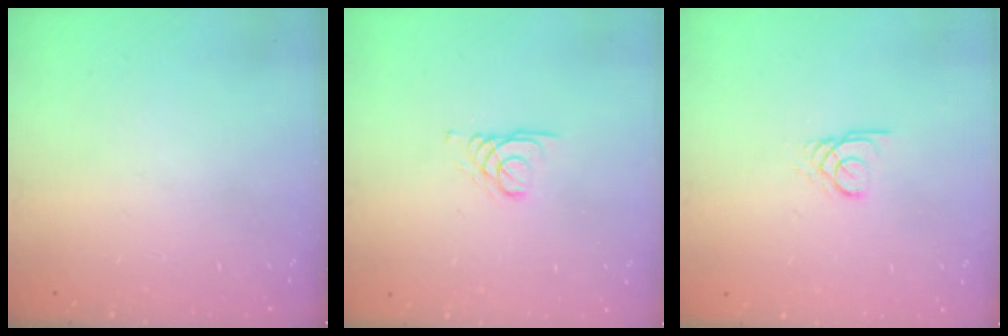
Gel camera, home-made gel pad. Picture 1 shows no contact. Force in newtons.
{"total": 1.7, "press": 1.7, "slide": 0.2}
{"total": 2.3, "press": 2.3, "slide": 0.2}